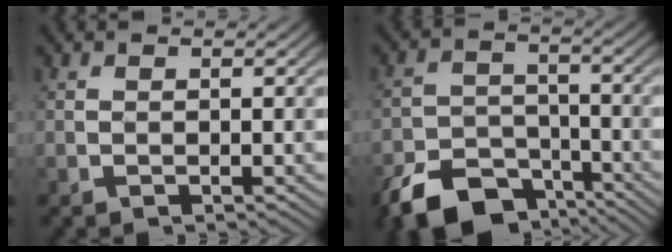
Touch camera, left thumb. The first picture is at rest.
{"total": 10.3, "force": [-7.1, 5.6, 4.9], "torque": [-0.096, -0.017, -0.130]}